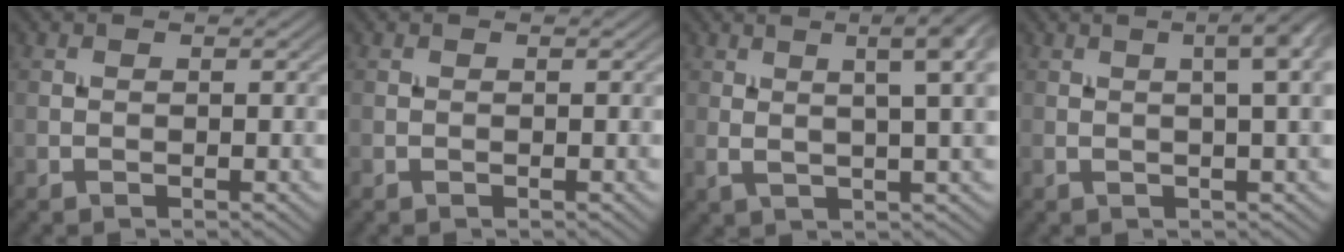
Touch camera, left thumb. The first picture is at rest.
{"total": 0.0}
{"total": 9.3, "force": [3.4, 2.4, 8.3], "torque": [-0.109, 0.030, 0.046]}
{"total": 7.0, "force": [2.1, 1.9, 6.4], "torque": [-0.068, 0.028, 0.017]}